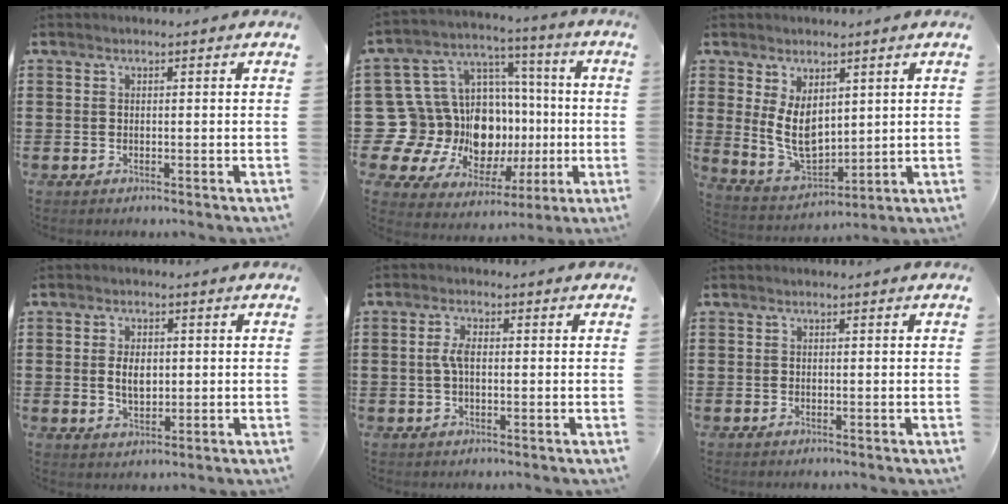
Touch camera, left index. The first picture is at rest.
{"total": 16.7, "force": [-2.7, 15.1, 6.6], "torque": [-0.164, -0.028, -0.012]}
{"total": 7.7, "force": [2.8, 4.6, 5.5], "torque": [-0.114, -0.019, 0.050]}
{"total": 3.8, "force": [0.2, 2.3, 3.1], "torque": [-0.048, 0.002, -0.001]}
{"total": 3.2, "force": [0.1, 1.4, 2.9], "torque": [-0.068, 0.002, -0.001]}
{"total": 0.0}